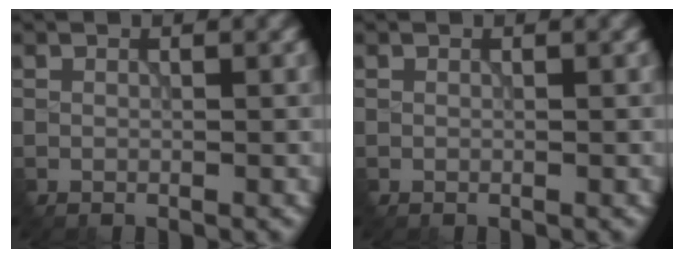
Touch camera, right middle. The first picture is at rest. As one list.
[{"total": 0.0}]